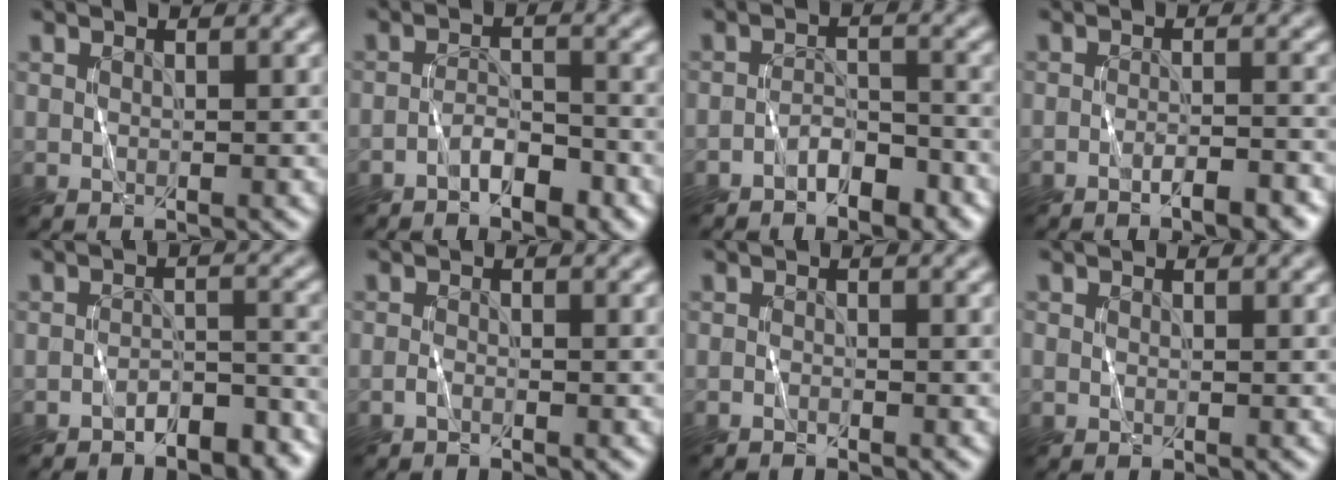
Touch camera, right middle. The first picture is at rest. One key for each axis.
{"total": 2.9, "fx": -2.2, "fy": 1.1, "fz": 1.5, "tx": -0.020, "ty": 0.007, "tz": -0.038}
{"total": 2.8, "fx": -2.3, "fy": 1.1, "fz": 1.1, "tx": -0.015, "ty": 0.010, "tz": -0.039}
{"total": 3.2, "fx": -2.3, "fy": 0.7, "fz": 2.1, "tx": -0.024, "ty": 0.007, "tz": -0.034}
{"total": 3.3, "fx": -2.9, "fy": 1.1, "fz": 1.2, "tx": -0.016, "ty": 0.008, "tz": -0.043}
{"total": 0.8, "fx": -0.8, "fy": -0.1, "fz": -0.2, "tx": 0.004, "ty": 0.001, "tz": -0.014}
{"total": 0.7, "fx": -0.5, "fy": -0.2, "fz": -0.5, "tx": 0.011, "ty": 0.000, "tz": -0.008}
{"total": 0.0}